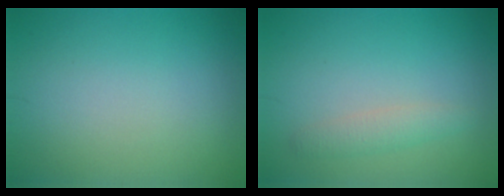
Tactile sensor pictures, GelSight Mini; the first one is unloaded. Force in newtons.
{"total": 1.6, "press": 1.6, "slide": 0.0}